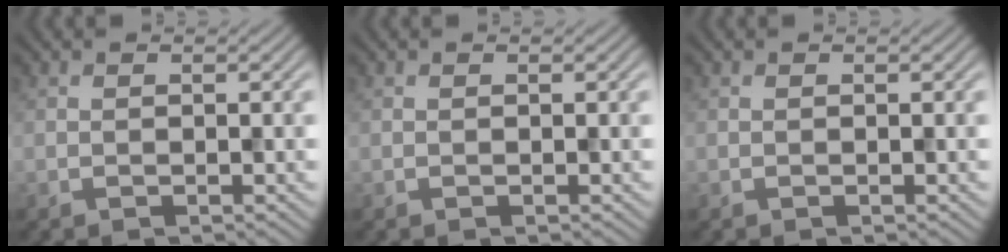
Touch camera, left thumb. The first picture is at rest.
{"total": 0.0}
{"total": 0.0}